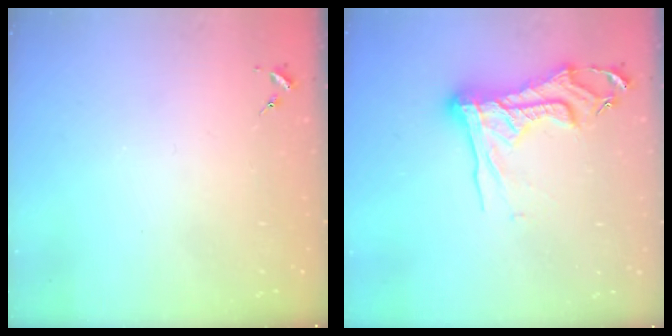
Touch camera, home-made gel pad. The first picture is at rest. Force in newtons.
{"total": 15.8, "press": 15.7, "slide": 1.5}